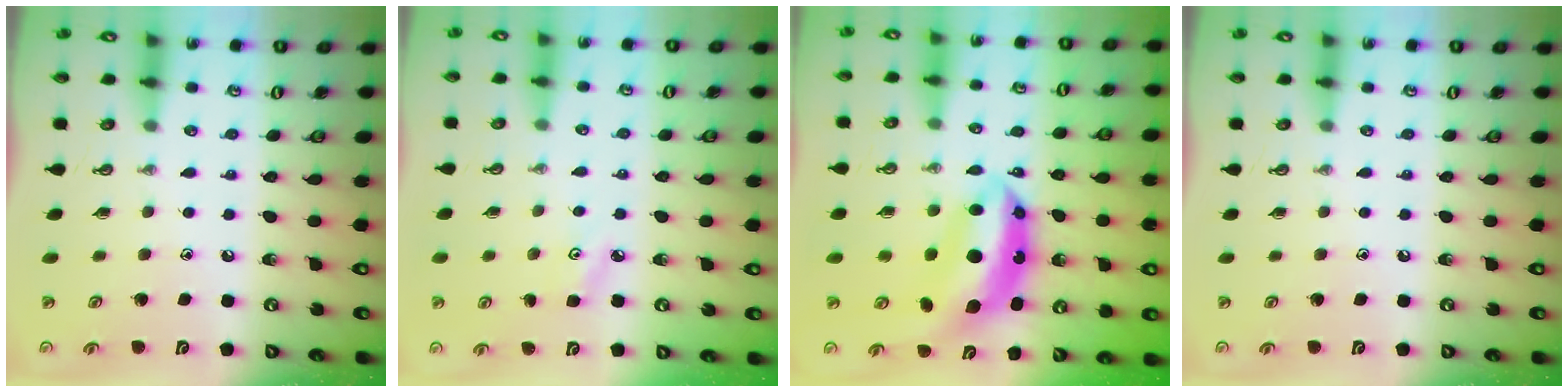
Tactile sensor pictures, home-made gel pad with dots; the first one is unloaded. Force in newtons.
{"total": 4.7, "press": 4.7, "slide": 0.5}
{"total": 9.6, "press": 9.5, "slide": 0.8}
{"total": 0.0}